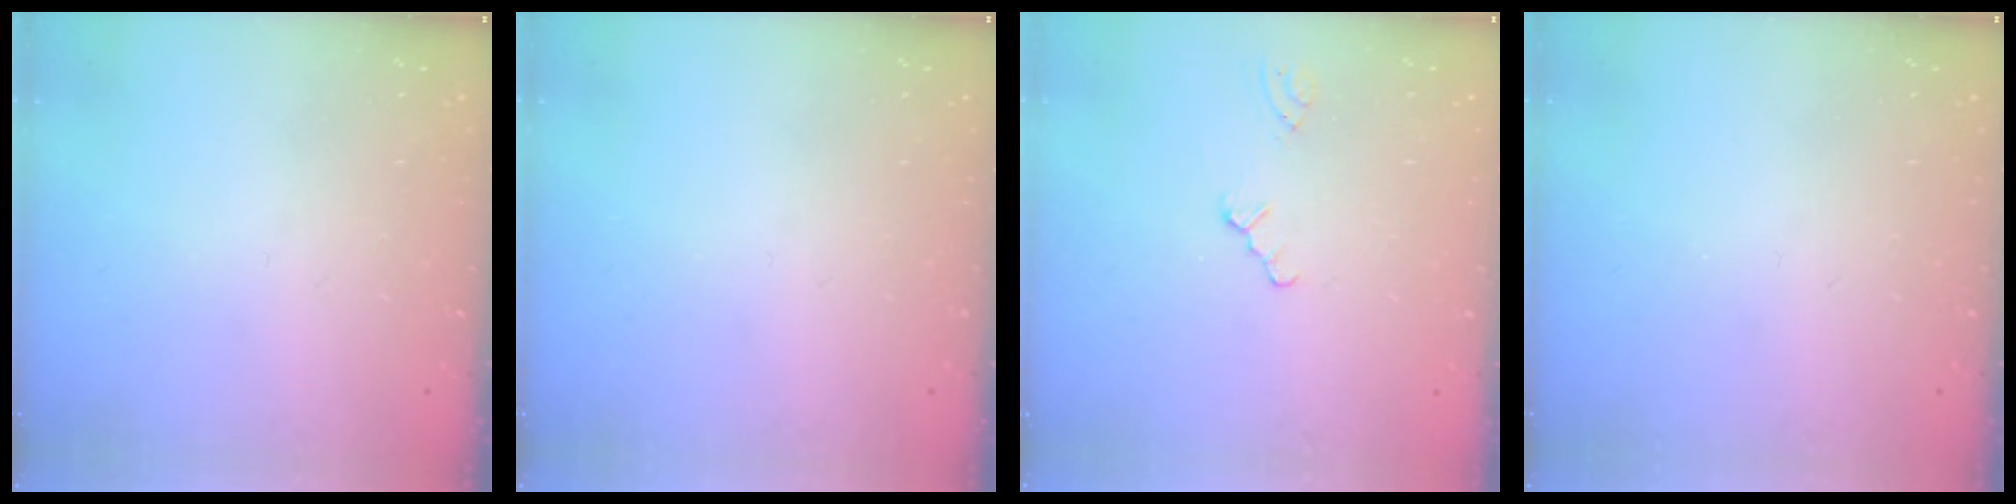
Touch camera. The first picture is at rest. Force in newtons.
{"total": 0.0}
{"total": 0.0}
{"total": 0.0}